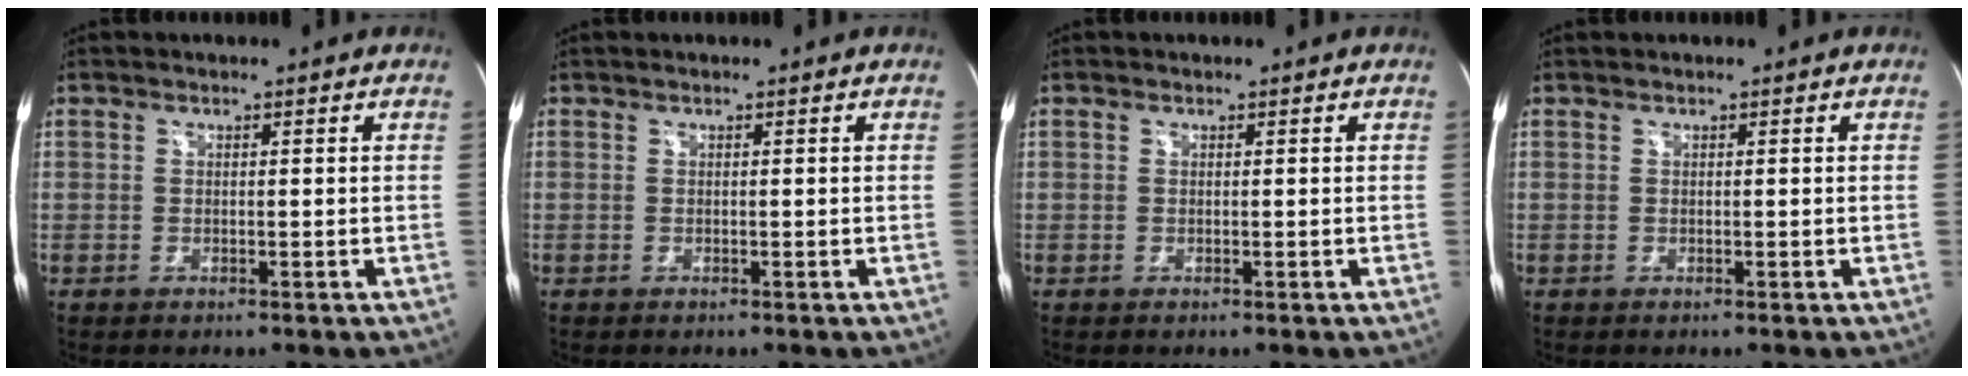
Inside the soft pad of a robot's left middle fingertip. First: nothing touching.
{"total": 0.0}
{"total": 1.6, "force": [-0.9, -1.1, -0.8], "torque": [0.007, 0.002, -0.008]}
{"total": 0.0}